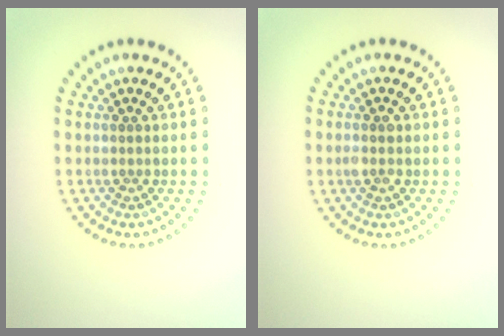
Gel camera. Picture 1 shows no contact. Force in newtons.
{"total": 1.0, "press": 1.0, "slide": 0.1}